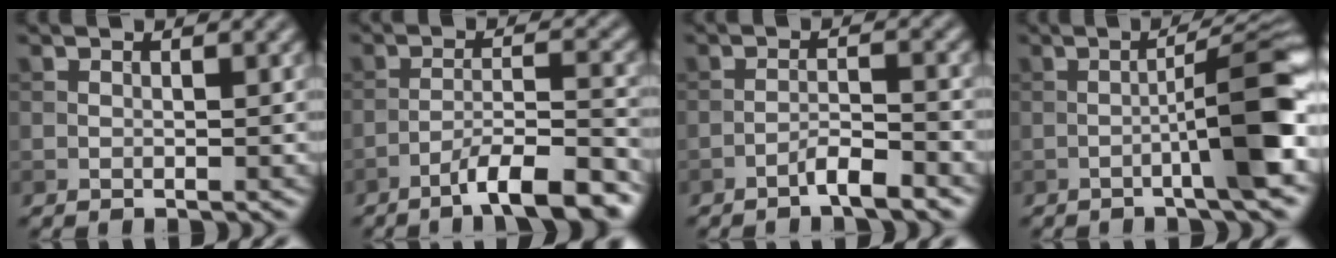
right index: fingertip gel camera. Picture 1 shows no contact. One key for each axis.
{"total": 7.8, "fx": -5.6, "fy": 1.3, "fz": 5.3, "tx": -0.076, "ty": 0.014, "tz": -0.091}
{"total": 2.4, "fx": -1.8, "fy": 0.2, "fz": 1.6, "tx": -0.028, "ty": 0.009, "tz": -0.036}
{"total": 7.0, "fx": -1.8, "fy": 0.5, "fz": 6.8, "tx": -0.096, "ty": 0.020, "tz": -0.039}